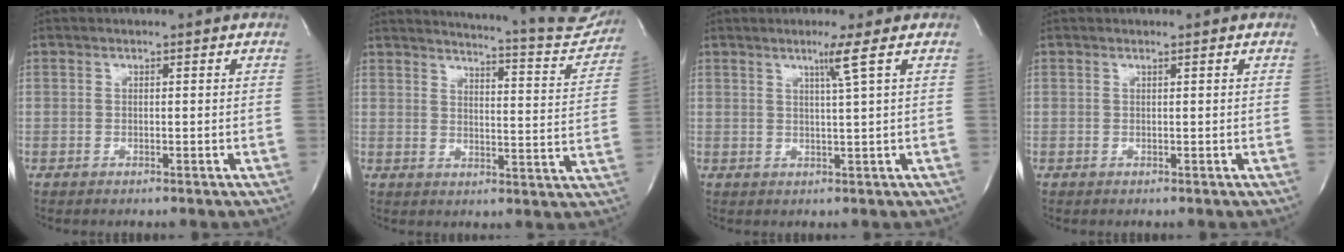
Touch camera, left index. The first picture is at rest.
{"total": 18.3, "force": [17.5, 1.7, 4.9], "torque": [-0.068, -0.079, 0.196]}
{"total": 2.9, "force": [1.4, -1.3, 2.2], "torque": [-0.046, -0.011, 0.031]}
{"total": 0.0}